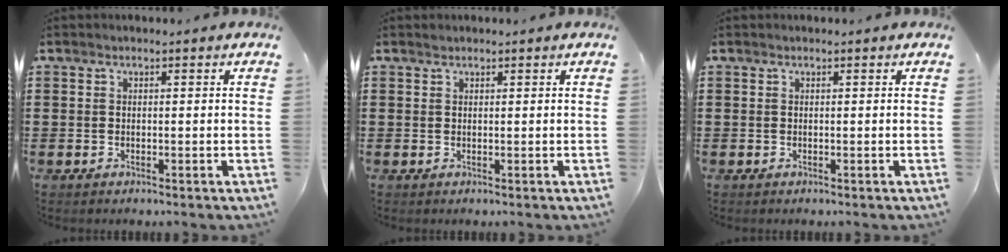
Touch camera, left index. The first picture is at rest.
{"total": 0.5, "force": [0.5, 0.2, 0.0], "torque": [-0.002, 0.000, 0.010]}
{"total": 0.0}